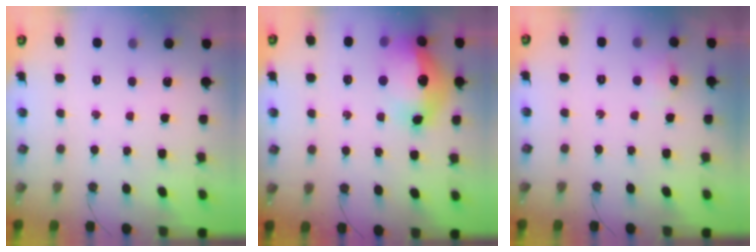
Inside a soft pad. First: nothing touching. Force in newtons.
{"total": 18.1, "press": 18.1, "slide": 1.8}
{"total": 6.3, "press": 6.2, "slide": 0.9}